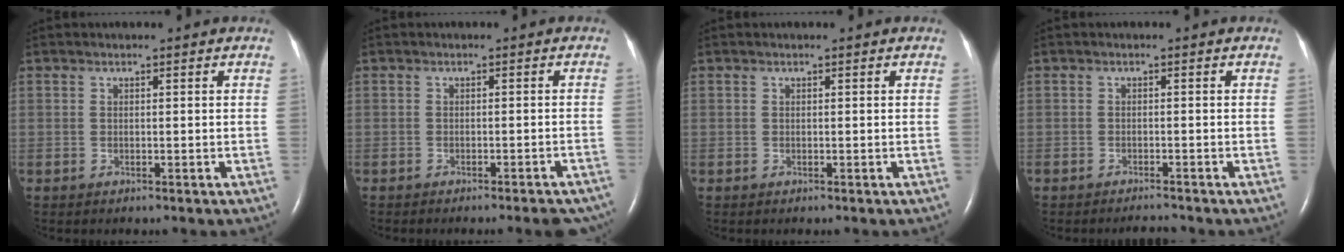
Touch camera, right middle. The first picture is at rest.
{"total": 5.9, "force": [-5.3, 1.1, 2.3], "torque": [-0.013, -0.008, -0.058]}
{"total": 0.0}
{"total": 1.4, "force": [-1.4, 0.0, 0.1], "torque": [-0.005, -0.007, -0.018]}